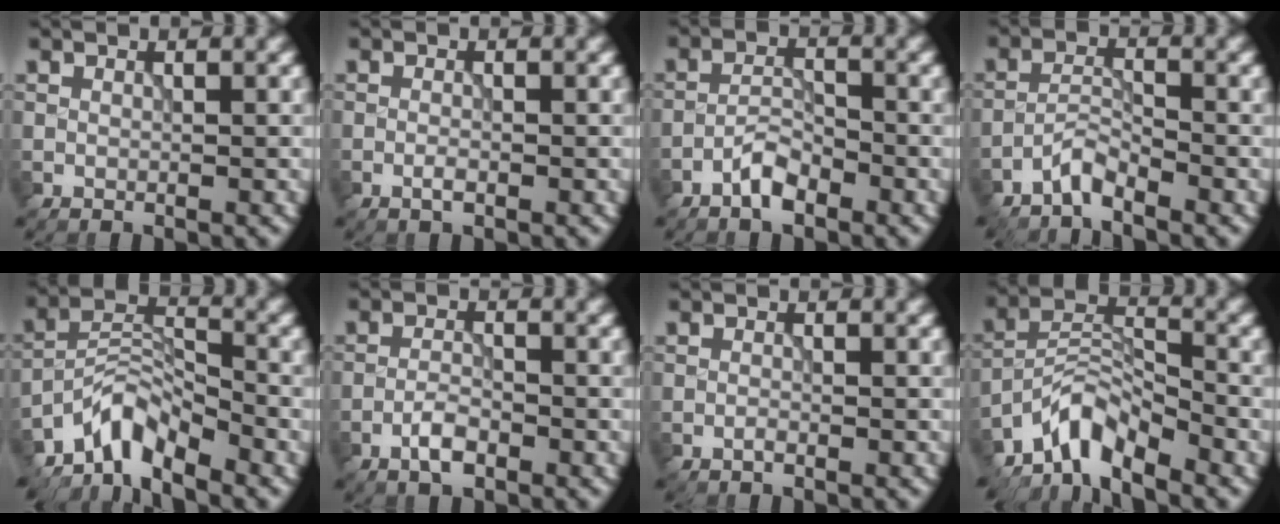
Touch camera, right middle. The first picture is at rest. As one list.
[{"total": 1.0, "force": [-0.5, 0.3, 0.8], "torque": [-0.016, 0.000, -0.011]}, {"total": 2.7, "force": [-1.9, 0.9, 1.6], "torque": [-0.027, 0.008, -0.040]}, {"total": 2.2, "force": [-2.0, 0.2, 0.8], "torque": [-0.016, 0.007, -0.047]}, {"total": 4.8, "force": [-4.1, 1.5, 2.0], "torque": [-0.026, 0.004, -0.091]}, {"total": 2.3, "force": [-1.4, 0.8, 1.7], "torque": [-0.032, 0.003, -0.030]}, {"total": 0.5, "force": [-0.4, 0.1, 0.4], "torque": [-0.007, 0.001, -0.009]}, {"total": 5.0, "force": [-4.2, 1.4, 2.2], "torque": [-0.030, 0.005, -0.092]}]